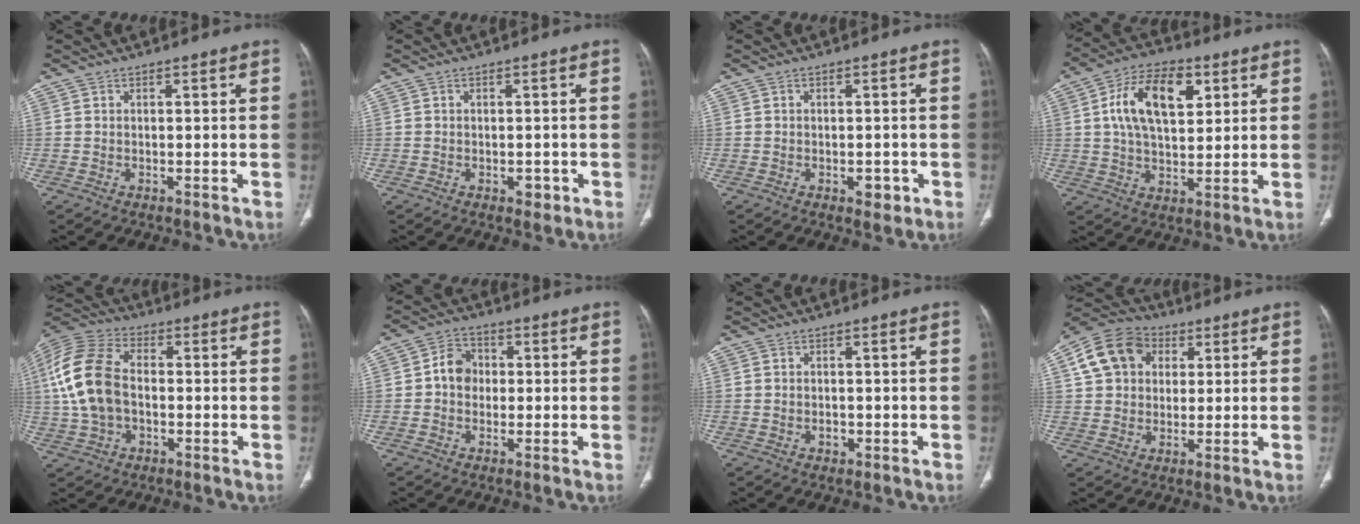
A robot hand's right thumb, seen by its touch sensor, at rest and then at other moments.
{"total": 2.0, "force": [-0.7, 1.4, 1.3], "torque": [-0.007, 0.002, -0.005]}
{"total": 2.8, "force": [-1.0, 1.7, 1.9], "torque": [-0.011, 0.003, -0.008]}
{"total": 14.8, "force": [4.5, 8.3, 11.4], "torque": [-0.183, 0.002, 0.076]}
{"total": 16.0, "force": [-0.2, 10.7, 11.9], "torque": [-0.251, 0.027, -0.006]}
{"total": 5.9, "force": [0.0, 5.0, 3.1], "torque": [-0.035, 0.017, -0.010]}
{"total": 1.6, "force": [-0.4, 1.3, 0.9], "torque": [-0.010, 0.003, -0.003]}
{"total": 13.1, "force": [4.0, 10.4, 6.9], "torque": [-0.113, 0.011, 0.060]}